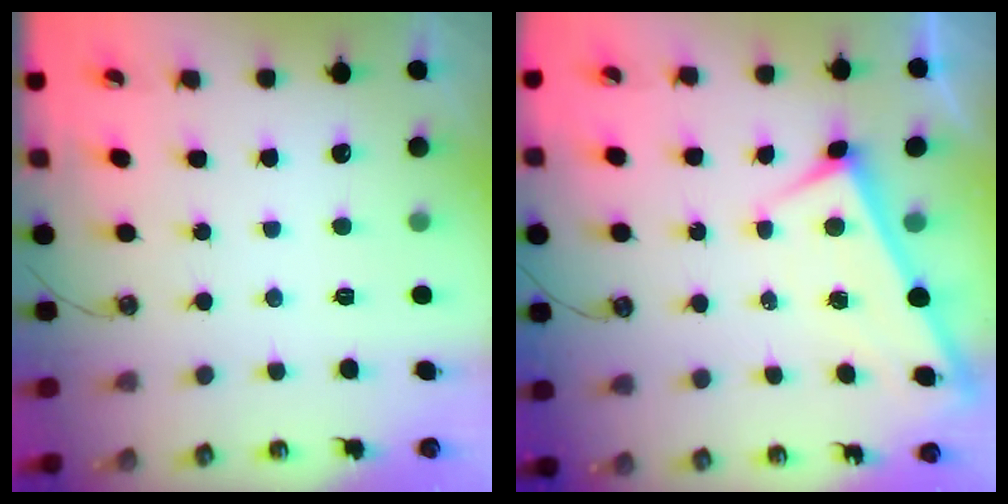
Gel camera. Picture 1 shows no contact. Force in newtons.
{"total": 1.8, "press": 1.8, "slide": 0.1}